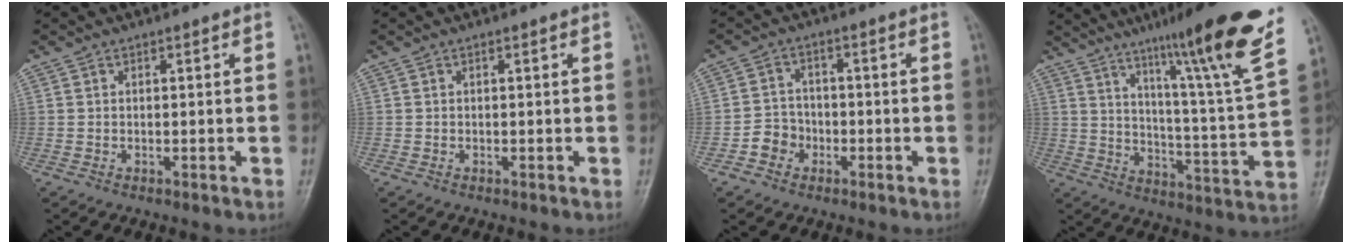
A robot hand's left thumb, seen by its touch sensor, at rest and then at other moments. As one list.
[{"total": 0.0}, {"total": 4.4, "force": [-2.0, 3.8, 1.0], "torque": [0.007, 0.020, -0.041]}, {"total": 22.0, "force": [14.2, 0.7, 16.8], "torque": [-0.225, -0.060, 0.208]}]